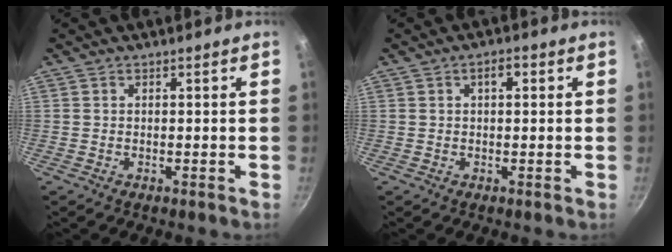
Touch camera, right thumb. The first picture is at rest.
{"total": 2.5, "force": [0.7, 1.3, 2.0], "torque": [-0.025, 0.009, 0.010]}